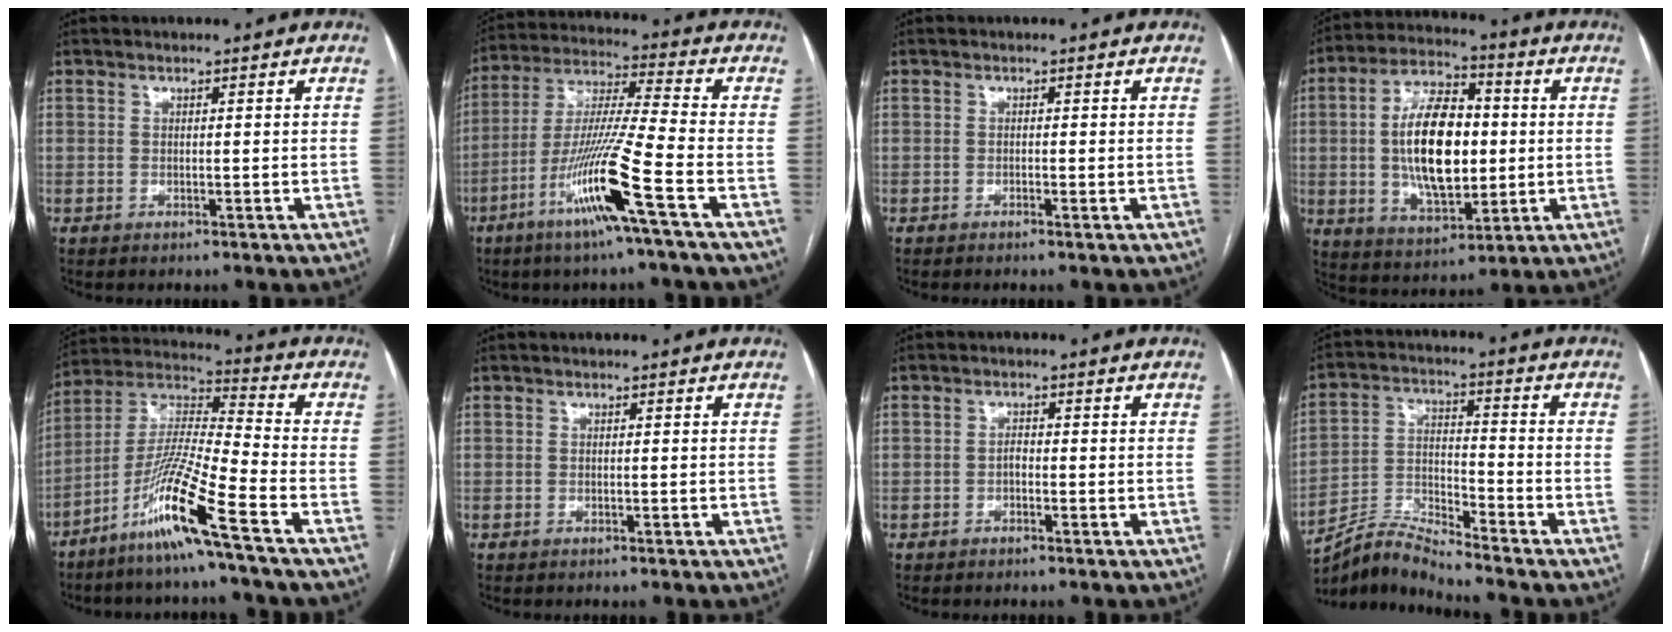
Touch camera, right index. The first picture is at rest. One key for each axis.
{"total": 14.4, "fx": -6.8, "fy": -1.5, "fz": 12.7, "tx": -0.252, "ty": -0.017, "tz": -0.131}
{"total": 0.6, "fx": -0.4, "fy": -0.1, "fz": 0.4, "tx": -0.009, "ty": 0.001, "tz": -0.005}
{"total": 15.3, "fx": 0.4, "fy": 7.2, "fz": 13.6, "tx": -0.256, "ty": 0.015, "tz": 0.012}
{"total": 13.1, "fx": -7.7, "fy": -1.3, "fz": 10.5, "tx": -0.214, "ty": -0.019, "tz": -0.153}
{"total": 0.0}
{"total": 1.0, "fx": -0.5, "fy": 0.7, "fz": 0.6, "tx": -0.005, "ty": 0.005, "tz": -0.010}
{"total": 7.9, "fx": -7.6, "fy": -1.2, "fz": 1.6, "tx": -0.039, "ty": 0.004, "tz": -0.143}